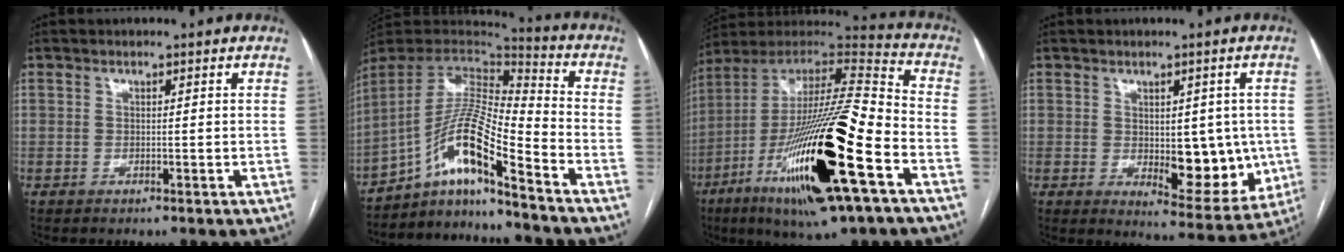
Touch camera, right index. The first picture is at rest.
{"total": 14.3, "force": [-9.3, 0.7, 10.8], "torque": [-0.203, 0.015, -0.163]}
{"total": 29.2, "force": [-10.9, 3.6, 26.8], "torque": [-0.492, -0.047, -0.187]}
{"total": 10.1, "force": [-0.7, 5.1, 8.7], "torque": [-0.094, -0.003, 0.008]}